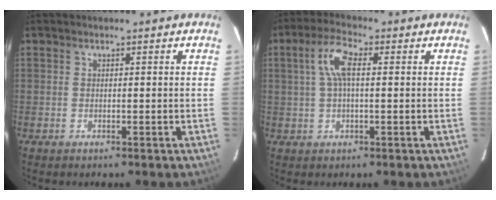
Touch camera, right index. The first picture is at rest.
{"total": 5.9, "force": [1.1, 2.1, 5.4], "torque": [-0.109, 0.015, 0.022]}